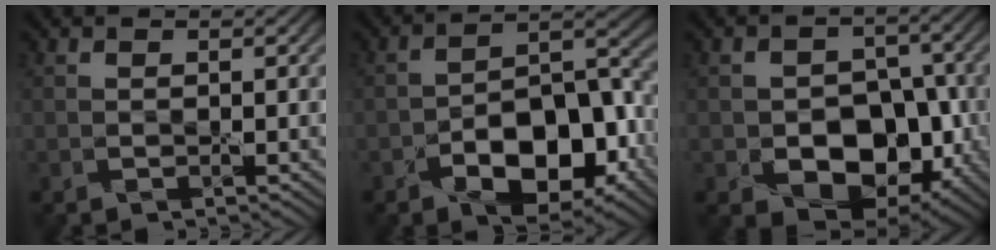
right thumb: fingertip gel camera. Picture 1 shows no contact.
{"total": 11.9, "force": [-5.4, 6.5, 8.4], "torque": [-0.128, -0.008, -0.088]}
{"total": 10.6, "force": [-3.4, 7.4, 6.8], "torque": [-0.102, -0.018, -0.053]}